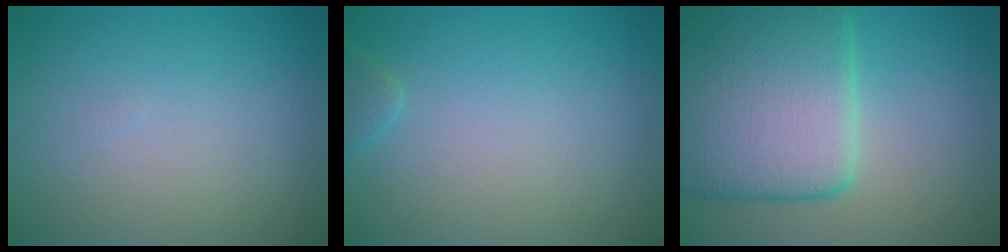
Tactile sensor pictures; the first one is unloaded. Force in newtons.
{"total": 0.8, "press": 0.8, "slide": 0.0}
{"total": 10.8, "press": 10.8, "slide": 0.7}